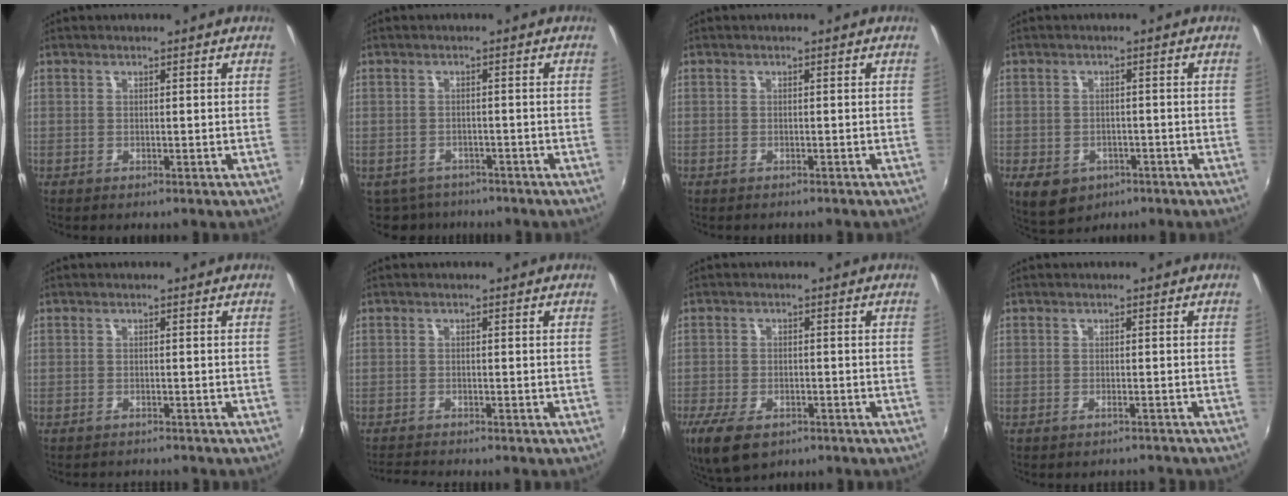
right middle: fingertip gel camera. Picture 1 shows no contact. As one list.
[{"total": 6.9, "force": [-5.6, 3.6, 1.6], "torque": [-0.049, -0.016, -0.083]}, {"total": 0.7, "force": [-0.6, 0.3, 0.2], "torque": [-0.005, -0.003, -0.012]}, {"total": 7.6, "force": [-3.8, 5.4, 3.7], "torque": [-0.084, -0.015, -0.049]}, {"total": 3.1, "force": [-3.0, 0.6, 0.7], "torque": [-0.022, -0.014, -0.048]}, {"total": 3.5, "force": [-3.4, -0.2, 0.8], "torque": [-0.032, -0.014, -0.065]}, {"total": 9.1, "force": [-5.6, 4.5, 5.5], "torque": [-0.135, -0.030, -0.097]}, {"total": 3.4, "force": [-3.3, 0.6, 0.7], "torque": [-0.020, -0.008, -0.045]}]